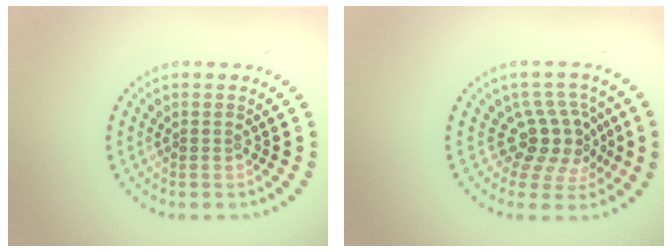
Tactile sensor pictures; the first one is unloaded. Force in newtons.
{"total": 3.7, "press": 2.8, "slide": 2.5}